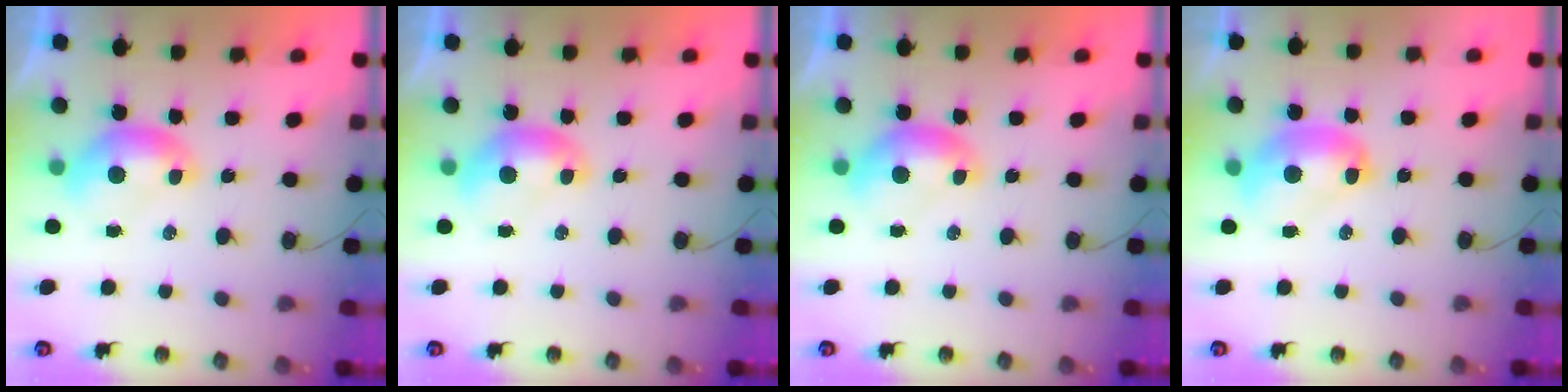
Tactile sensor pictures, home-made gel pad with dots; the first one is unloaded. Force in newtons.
{"total": 0.0}
{"total": 0.0}
{"total": 3.5, "press": 3.5, "slide": 0.4}